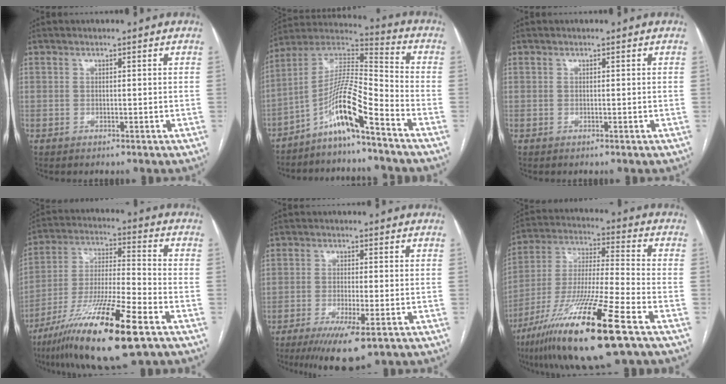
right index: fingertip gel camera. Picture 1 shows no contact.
{"total": 11.5, "force": [-7.4, 0.1, 8.9], "torque": [-0.173, 0.015, -0.141]}
{"total": 0.0}
{"total": 20.0, "force": [-11.3, 1.7, 16.4], "torque": [-0.310, -0.045, -0.202]}
{"total": 8.2, "force": [-4.7, 1.0, 6.6], "torque": [-0.113, -0.023, -0.073]}
{"total": 21.4, "force": [-11.8, 0.9, 17.9], "torque": [-0.354, -0.050, -0.216]}